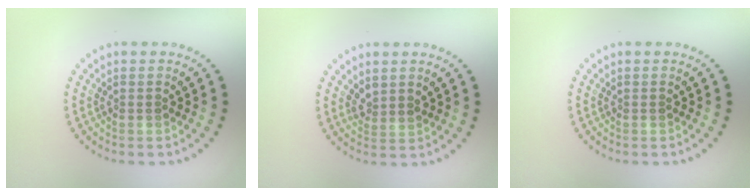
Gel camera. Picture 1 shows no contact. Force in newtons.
{"total": 1.4, "press": 1.1, "slide": 0.8}
{"total": 0.0}